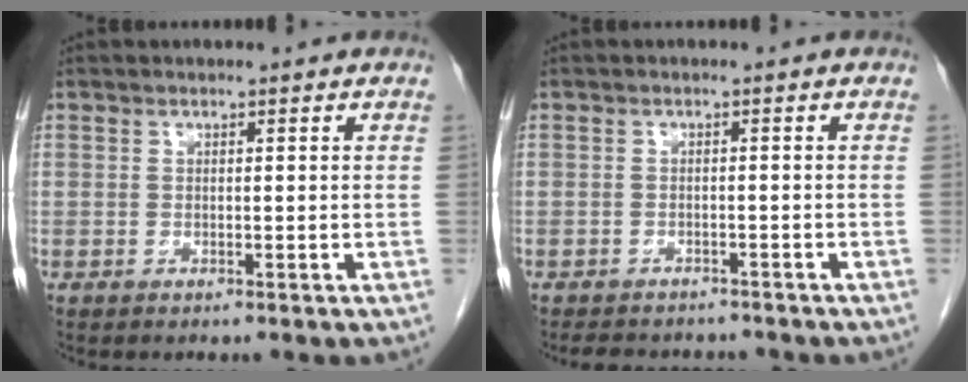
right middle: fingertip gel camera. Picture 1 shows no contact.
{"total": 7.0, "force": [-6.3, 2.4, 1.9], "torque": [-0.029, -0.001, -0.080]}